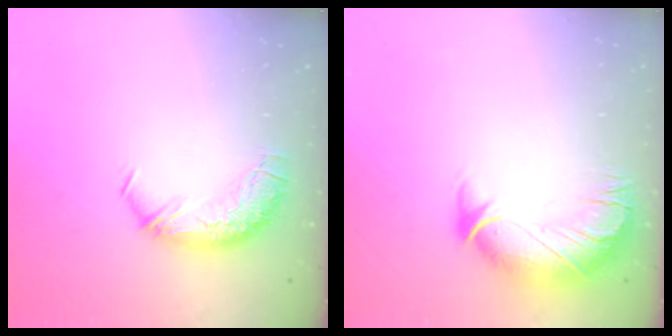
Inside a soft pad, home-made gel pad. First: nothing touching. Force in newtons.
{"total": 2.5, "press": 1.3, "slide": 2.1}